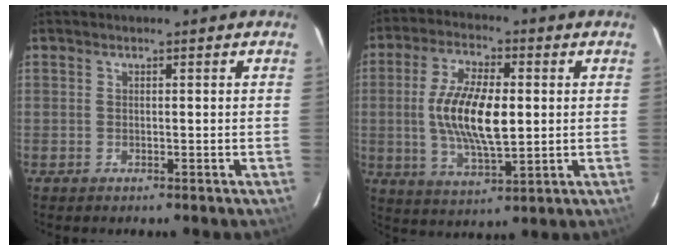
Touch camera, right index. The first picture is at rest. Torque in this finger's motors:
{"motor_torque": [1.28, 0.64, 0.43, 0.21]}